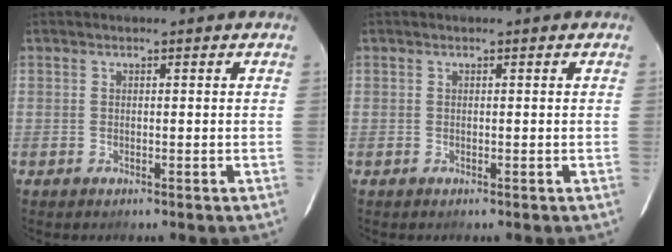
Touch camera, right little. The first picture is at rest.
{"total": 0.0}